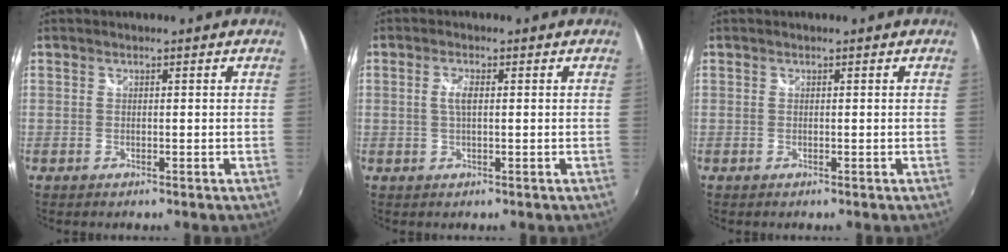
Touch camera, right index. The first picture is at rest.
{"total": 2.3, "force": [0.2, 0.8, 2.2], "torque": [-0.043, 0.001, 0.002]}
{"total": 0.0}